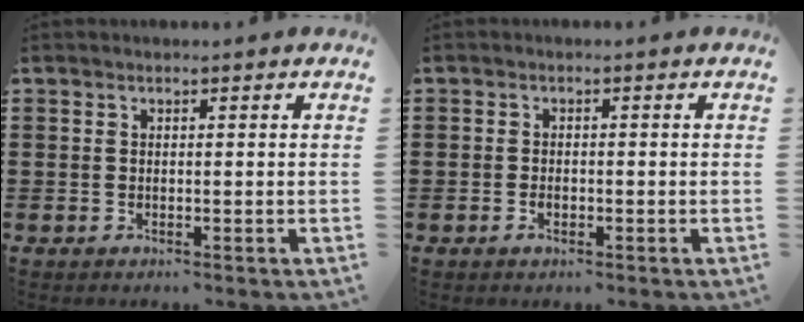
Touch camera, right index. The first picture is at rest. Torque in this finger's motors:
{"motor_torque": [0.96, 1.18, 0.00, 0.00]}